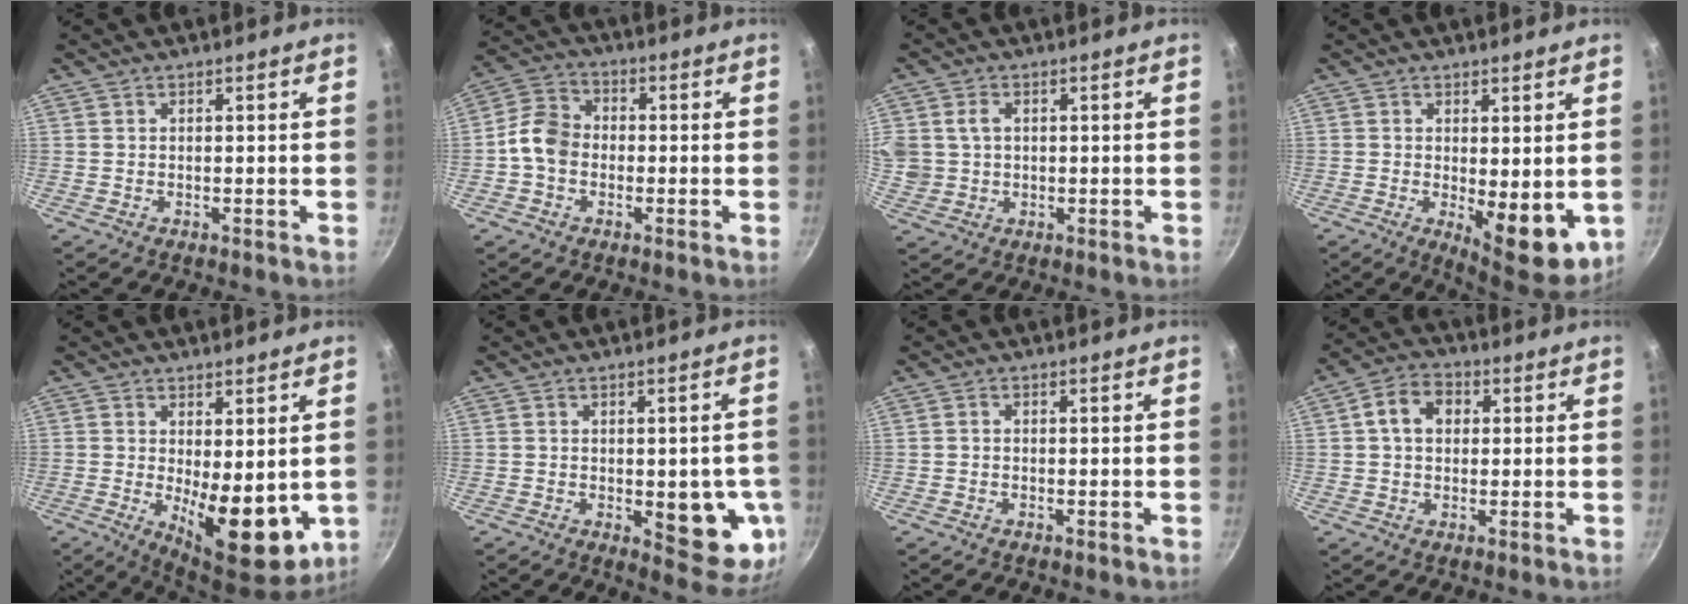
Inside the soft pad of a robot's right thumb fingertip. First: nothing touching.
{"total": 7.7, "force": [-1.4, 6.1, 4.5], "torque": [-0.062, 0.025, -0.045]}
{"total": 6.9, "force": [1.4, 5.7, 3.6], "torque": [-0.062, 0.002, 0.029]}
{"total": 9.9, "force": [-0.9, 4.0, 9.0], "torque": [-0.100, -0.012, 0.001]}
{"total": 12.4, "force": [-0.9, 5.3, 11.2], "torque": [-0.129, -0.018, 0.001]}
{"total": 11.3, "force": [-1.8, 5.0, 10.0], "torque": [-0.082, -0.016, -0.019]}
{"total": 0.7, "force": [-0.3, 0.6, 0.3], "torque": [-0.007, 0.004, -0.006]}
{"total": 7.5, "force": [1.4, 5.7, 4.7], "torque": [-0.061, 0.015, 0.011]}